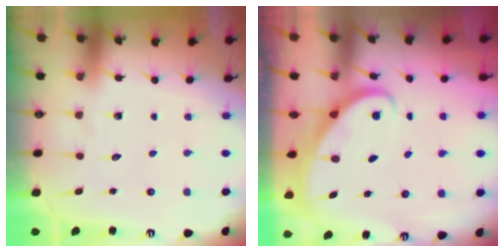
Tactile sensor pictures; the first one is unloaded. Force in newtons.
{"total": 2.7, "press": 2.7, "slide": 0.3}